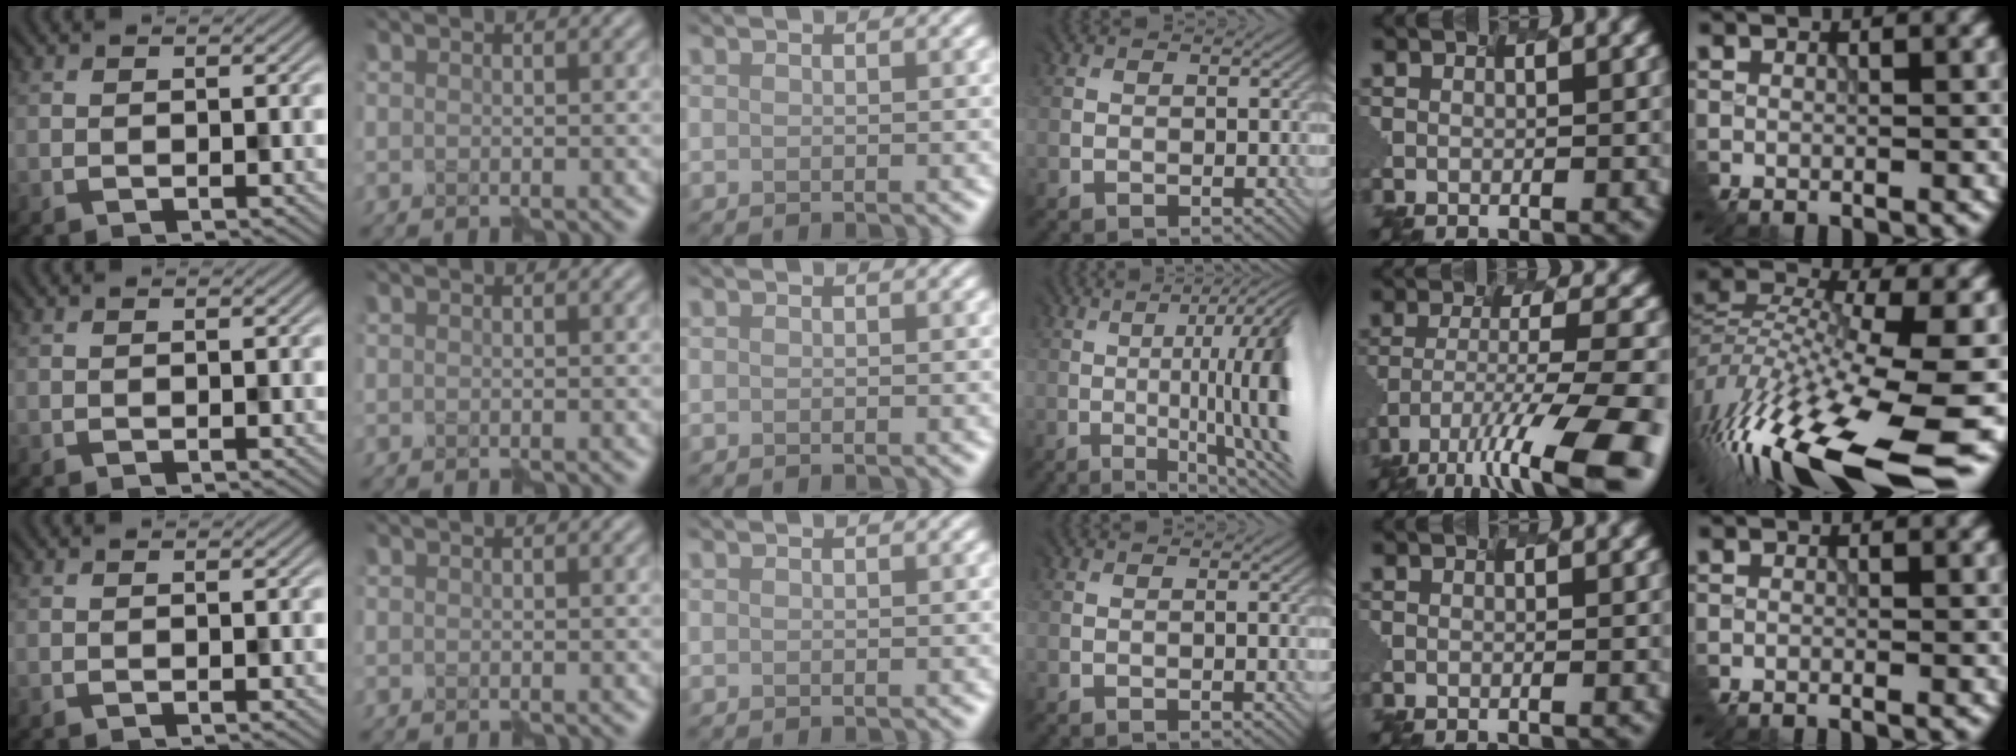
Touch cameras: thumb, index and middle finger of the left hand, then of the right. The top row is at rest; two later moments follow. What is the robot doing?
{"motion": "shake", "object": "plastic piggy bank"}